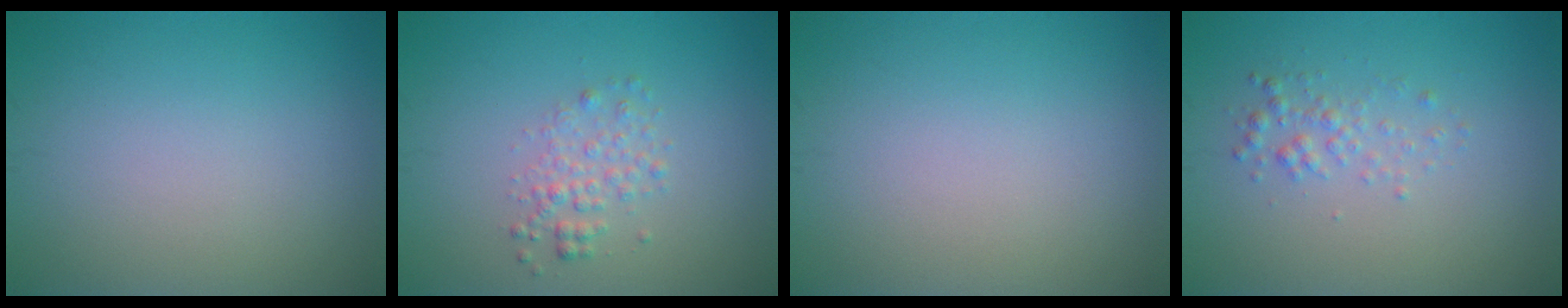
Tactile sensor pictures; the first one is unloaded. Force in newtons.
{"total": 1.9, "press": 1.9, "slide": 0.1}
{"total": 0.0}
{"total": 1.5, "press": 1.5, "slide": 0.1}